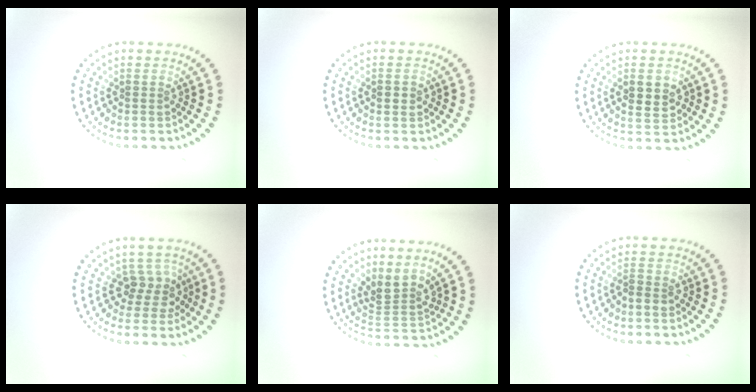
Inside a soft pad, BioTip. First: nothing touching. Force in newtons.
{"total": 1.8, "press": 1.8, "slide": 0.1}
{"total": 2.9, "press": 2.9, "slide": 0.1}
{"total": 2.6, "press": 2.1, "slide": 1.6}
{"total": 2.7, "press": 2.0, "slide": 1.8}
{"total": 1.3, "press": 1.2, "slide": 0.5}